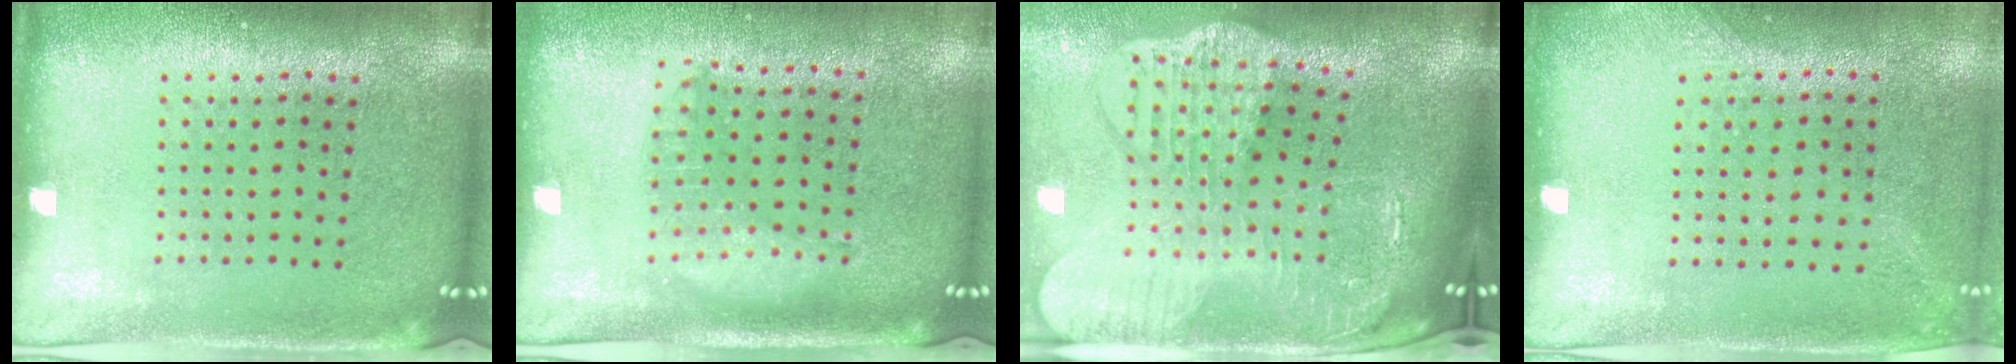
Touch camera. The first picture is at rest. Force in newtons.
{"total": 1.2, "press": 1.2, "slide": 0.3}
{"total": 4.4, "press": 3.4, "slide": 2.9}
{"total": 1.4, "press": 1.0, "slide": 0.9}